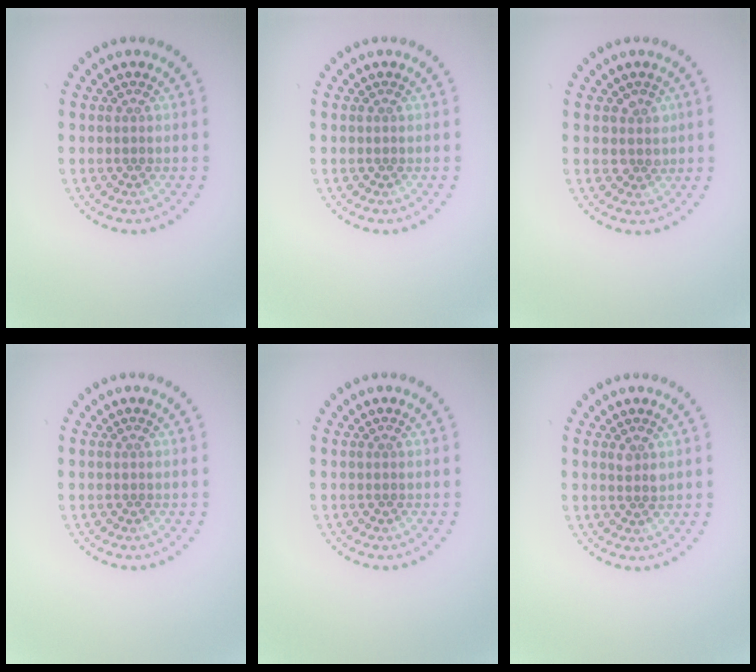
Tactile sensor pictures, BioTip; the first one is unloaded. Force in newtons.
{"total": 0.0}
{"total": 1.7, "press": 1.5, "slide": 0.9}
{"total": 0.0}
{"total": 0.0}
{"total": 1.1, "press": 1.1, "slide": 0.2}